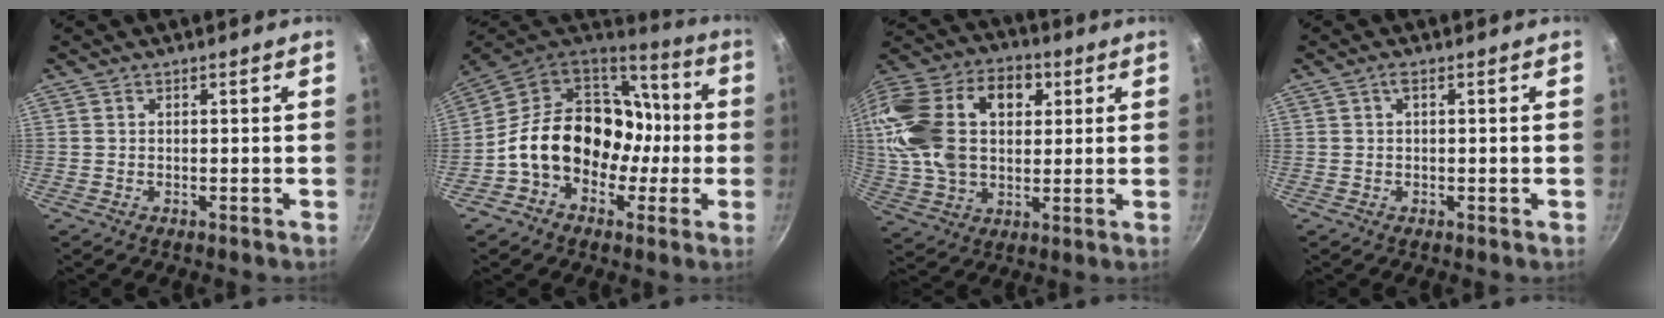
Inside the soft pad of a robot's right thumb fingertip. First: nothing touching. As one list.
[{"total": 21.3, "force": [-2.7, 16.8, 12.8], "torque": [-0.164, 0.064, -0.043]}, {"total": 25.0, "force": [5.3, 16.8, 17.7], "torque": [-0.333, 0.026, 0.086]}, {"total": 1.5, "force": [0.2, 0.5, 1.4], "torque": [-0.024, 0.003, 0.002]}]